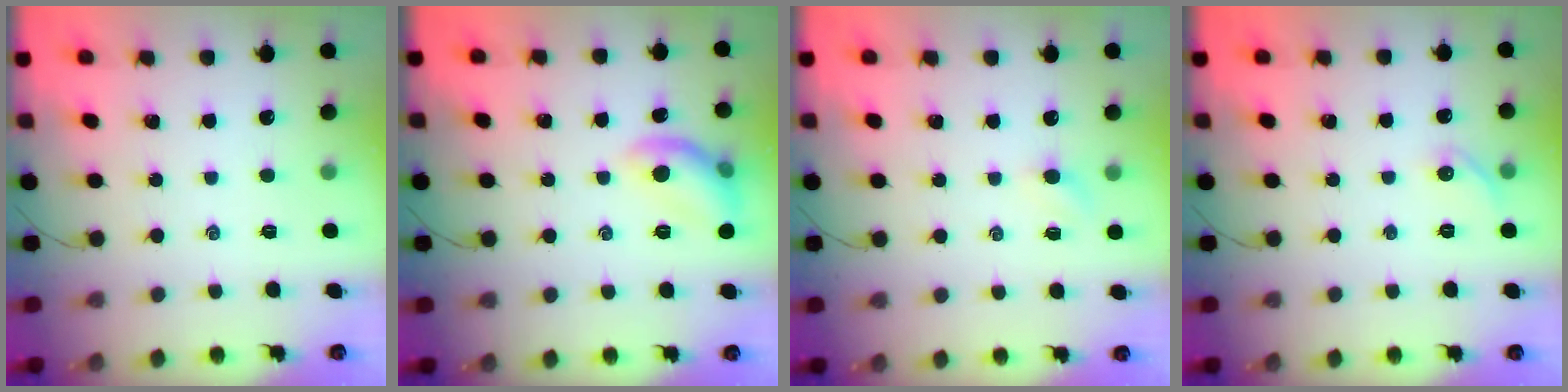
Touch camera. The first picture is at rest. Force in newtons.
{"total": 10.1, "press": 10.0, "slide": 1.0}
{"total": 2.8, "press": 2.7, "slide": 0.9}
{"total": 5.2, "press": 5.0, "slide": 1.2}